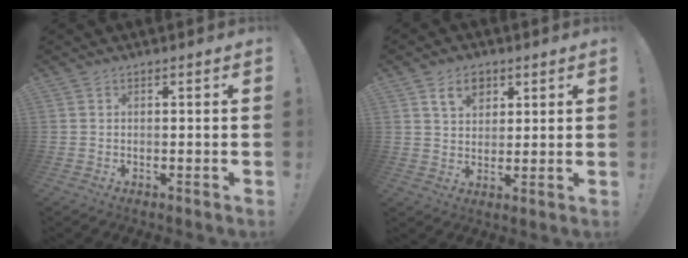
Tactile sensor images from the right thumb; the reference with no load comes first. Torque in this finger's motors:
{"motor_torque": [0.36, 1.08, -0.08, 0.15, 0.04]}